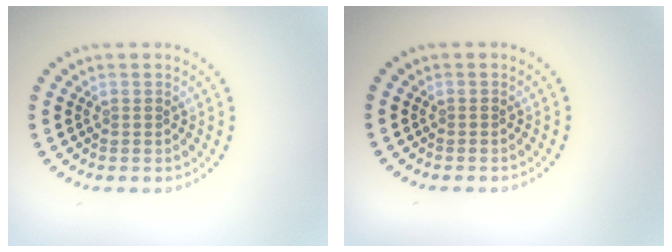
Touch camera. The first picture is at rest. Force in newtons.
{"total": 0.0}